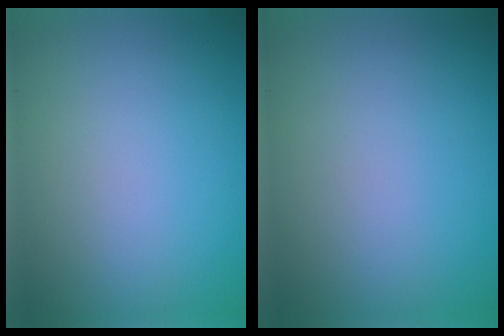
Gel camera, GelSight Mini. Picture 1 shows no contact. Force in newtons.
{"total": 0.0}